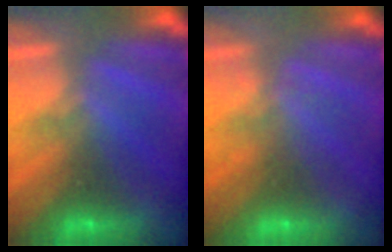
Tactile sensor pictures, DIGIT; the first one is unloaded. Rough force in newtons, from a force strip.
{"total": 1.9}